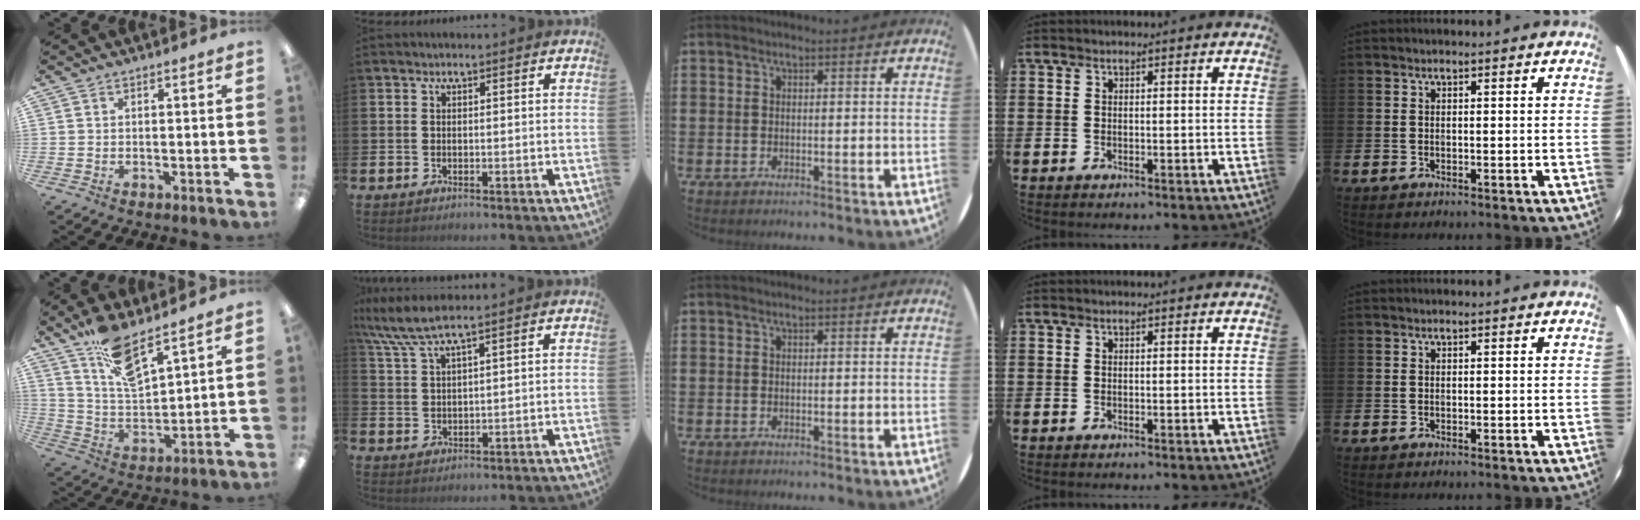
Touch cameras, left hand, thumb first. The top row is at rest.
{"thumb": {"total": 11.6, "force": [9.1, 3.2, 6.3], "torque": [-0.124, -0.050, 0.166]}, "index": {"total": 6.1, "force": [5.1, 0.4, 3.5], "torque": [-0.083, -0.012, 0.091]}}